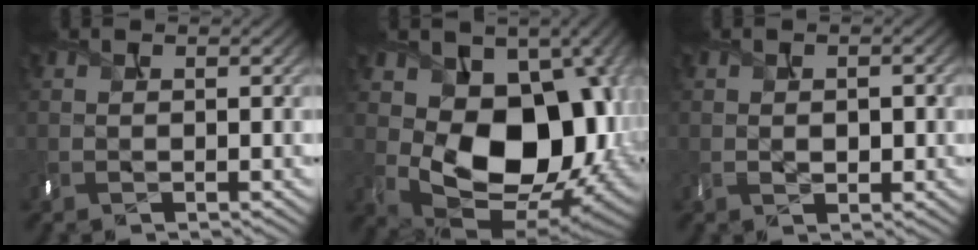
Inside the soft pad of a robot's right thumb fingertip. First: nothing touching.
{"total": 15.3, "force": [0.5, 10.8, 10.8], "torque": [-0.155, -0.050, 0.031]}
{"total": 2.8, "force": [0.1, 1.9, 2.1], "torque": [-0.035, 0.001, 0.014]}